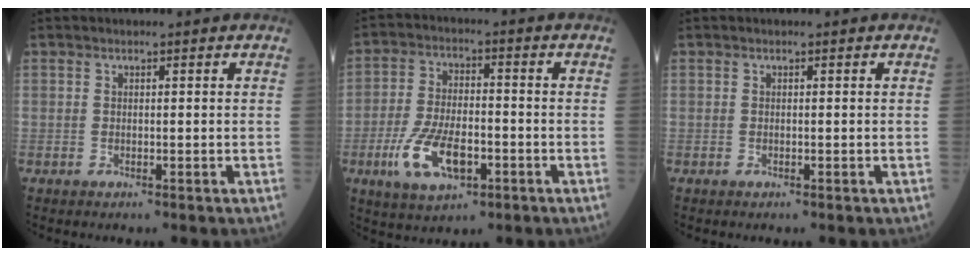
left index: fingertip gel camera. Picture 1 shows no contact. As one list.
[{"total": 10.2, "force": [-4.1, 4.4, 8.2], "torque": [-0.174, -0.004, -0.071]}, {"total": 0.0}]